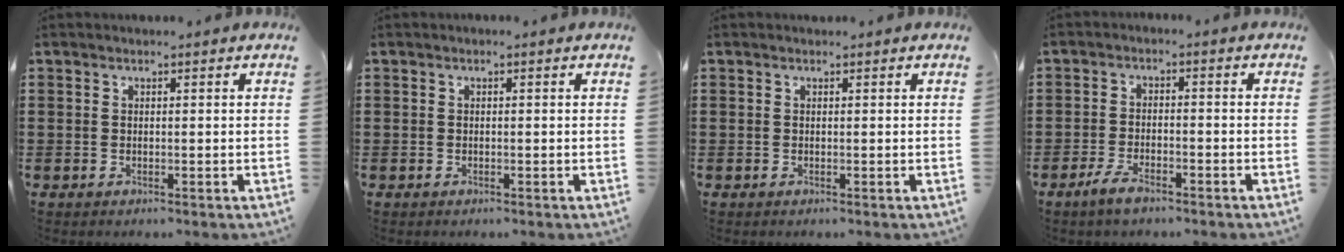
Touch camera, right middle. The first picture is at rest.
{"total": 0.0}
{"total": 0.5, "force": [0.5, 0.2, 0.0], "torque": [0.006, -0.003, 0.008]}
{"total": 3.2, "force": [-2.2, 0.9, 2.1], "torque": [-0.056, -0.002, -0.048]}